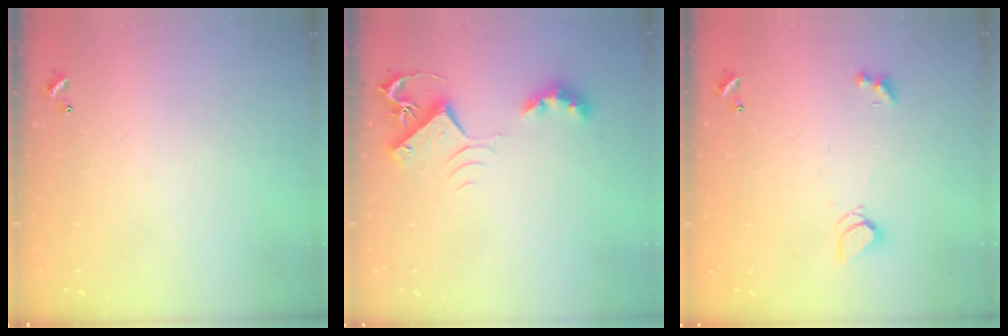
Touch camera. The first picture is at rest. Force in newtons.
{"total": 7.1, "press": 7.1, "slide": 1.0}
{"total": 2.5, "press": 2.5, "slide": 0.6}